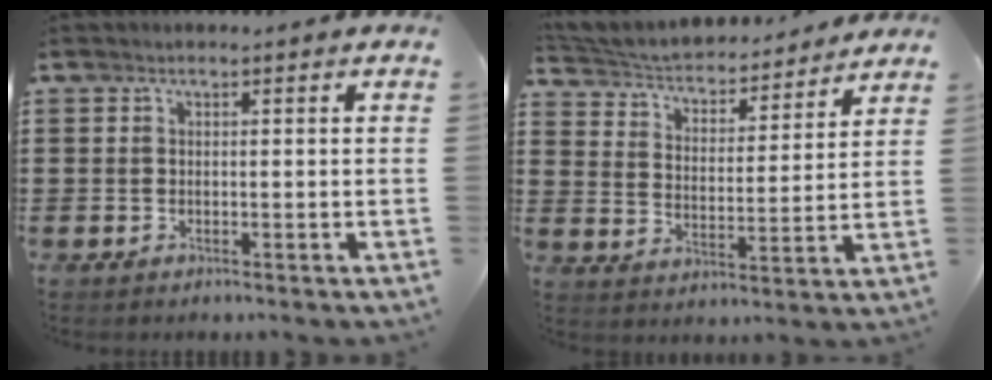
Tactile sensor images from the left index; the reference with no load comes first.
{"total": 3.4, "force": [3.3, 0.7, 0.4], "torque": [-0.031, -0.029, 0.049]}